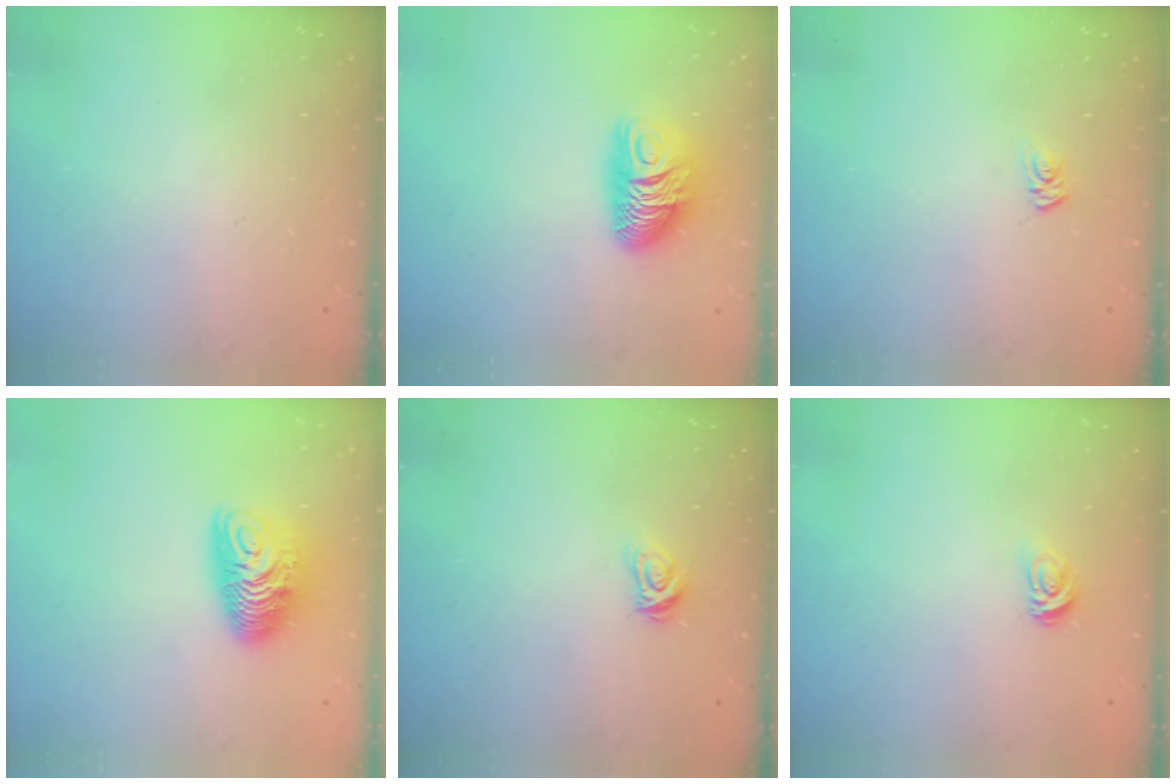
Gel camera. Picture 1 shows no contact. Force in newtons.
{"total": 10.4, "press": 10.3, "slide": 1.0}
{"total": 2.5, "press": 2.5, "slide": 0.1}
{"total": 10.9, "press": 10.9, "slide": 0.9}
{"total": 5.6, "press": 5.6, "slide": 0.4}
{"total": 3.7, "press": 3.6, "slide": 0.5}